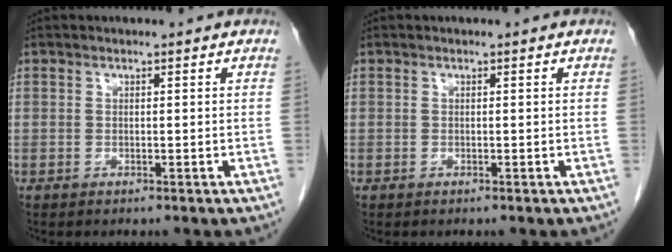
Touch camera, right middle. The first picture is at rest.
{"total": 0.0}